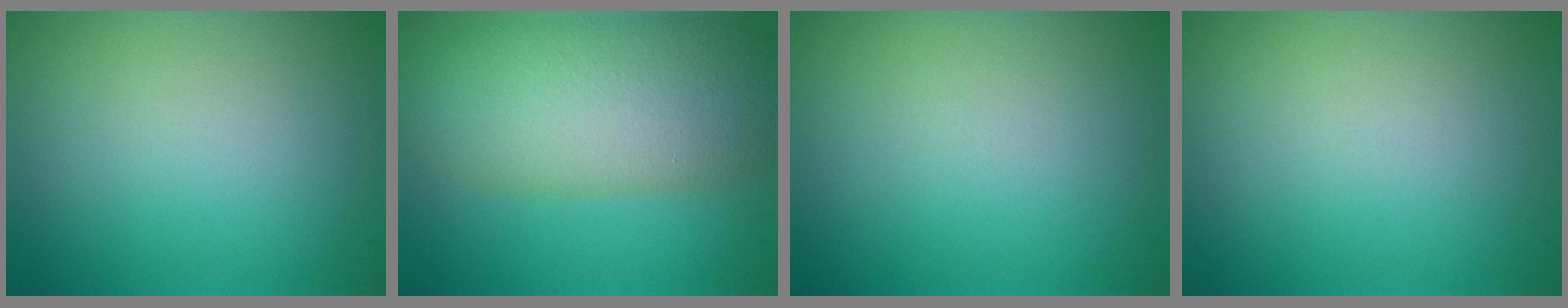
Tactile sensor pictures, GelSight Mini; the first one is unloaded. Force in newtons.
{"total": 8.9, "press": 8.9, "slide": 0.4}
{"total": 0.0}
{"total": 0.0}